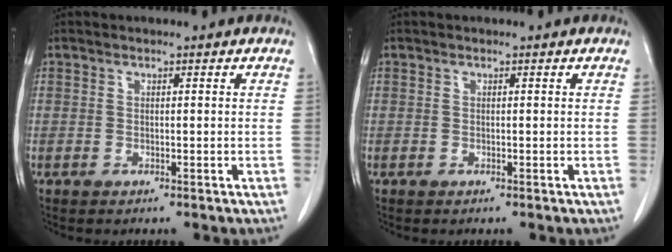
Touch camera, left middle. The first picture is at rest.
{"total": 0.0}